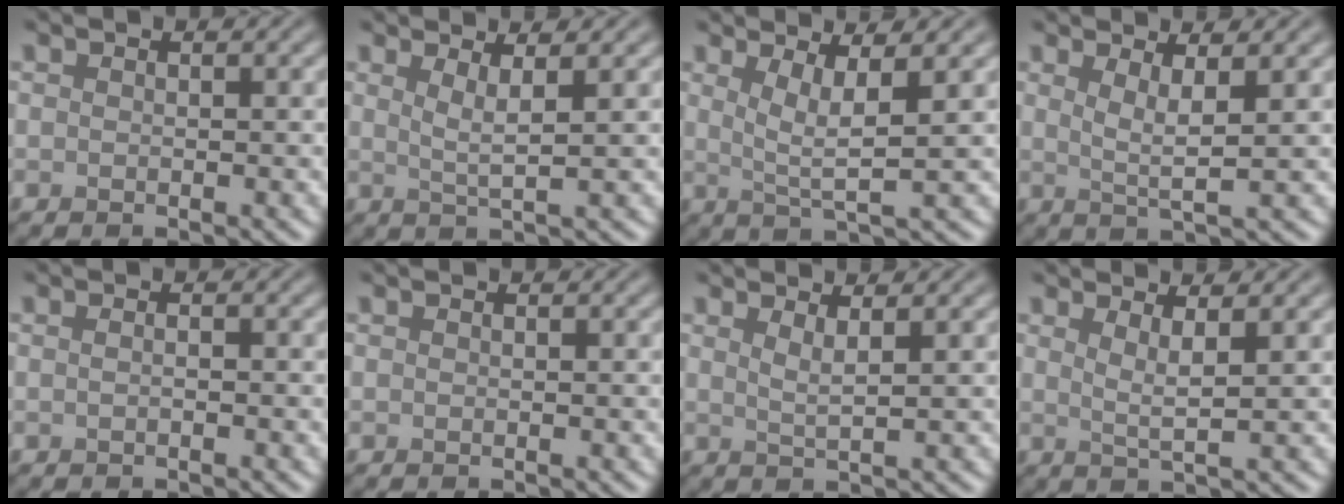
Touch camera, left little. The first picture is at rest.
{"total": 2.4, "force": [1.1, 0.4, 2.0], "torque": [-0.033, -0.005, 0.018]}
{"total": 3.8, "force": [1.2, 0.7, 3.5], "torque": [-0.062, -0.006, 0.025]}
{"total": 2.8, "force": [1.1, 0.5, 2.5], "torque": [-0.043, -0.007, 0.020]}
{"total": 0.7, "force": [0.0, 0.2, 0.6], "torque": [-0.012, -0.004, -0.004]}
{"total": 0.0}
{"total": 1.9, "force": [1.1, 0.5, 1.5], "torque": [-0.019, -0.002, 0.014]}
{"total": 2.4, "force": [1.2, 0.4, 2.1], "torque": [-0.034, -0.006, 0.018]}